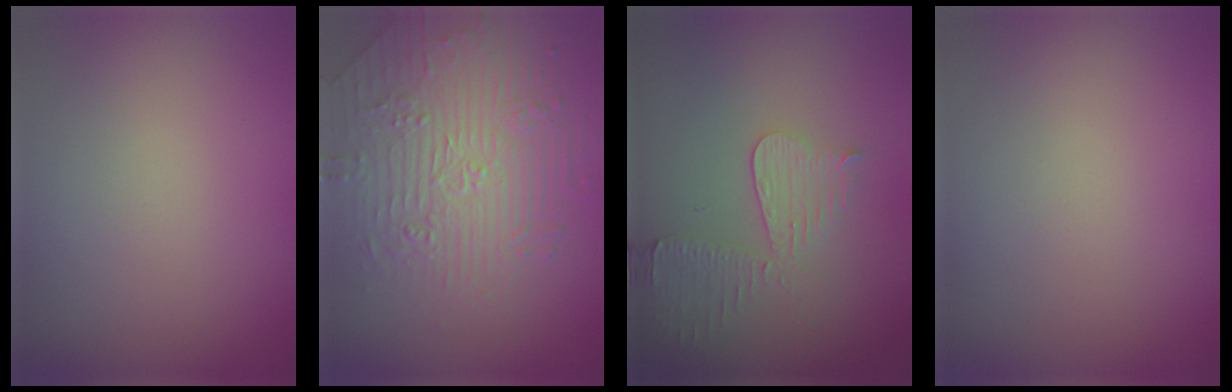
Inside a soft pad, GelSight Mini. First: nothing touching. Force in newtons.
{"total": 4.6, "press": 4.5, "slide": 0.5}
{"total": 3.6, "press": 3.2, "slide": 1.6}
{"total": 0.0}